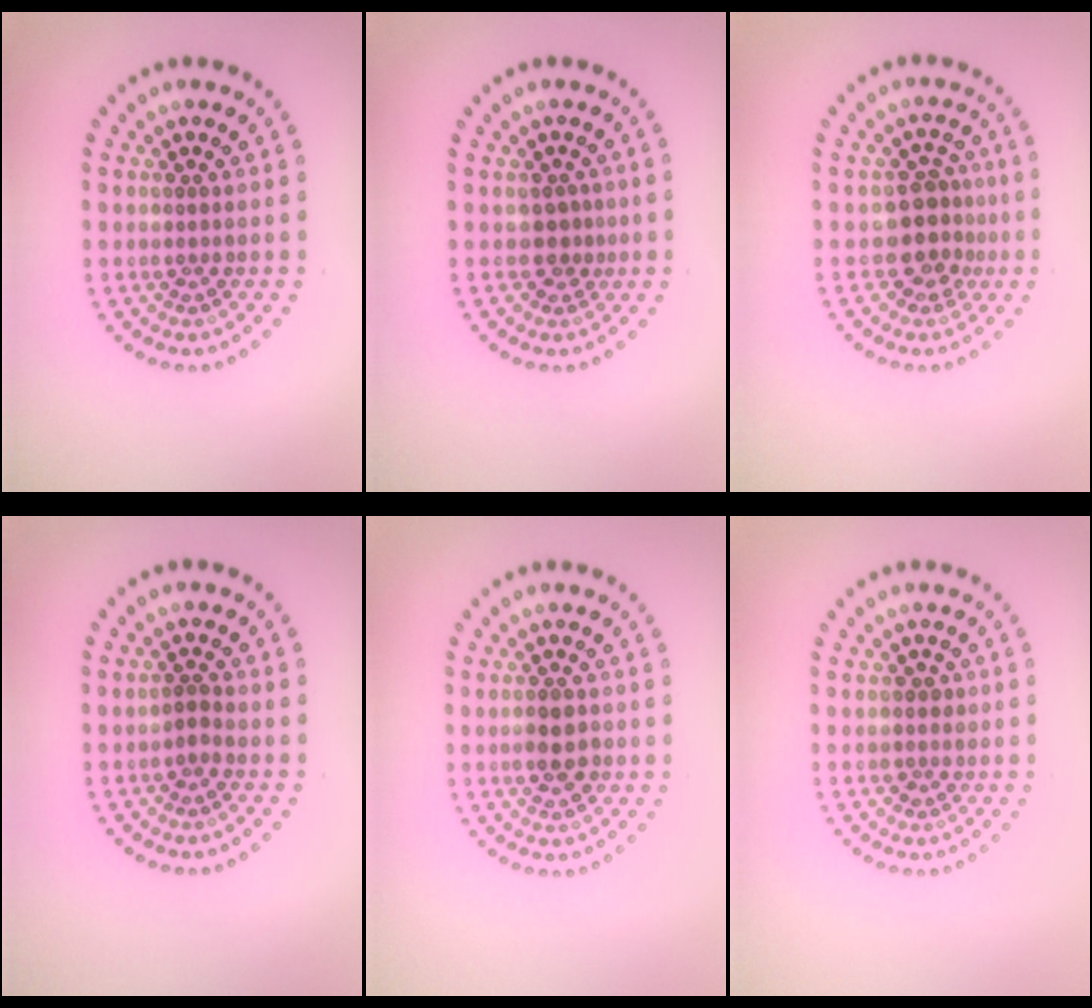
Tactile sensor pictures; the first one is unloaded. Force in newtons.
{"total": 1.7, "press": 1.2, "slide": 1.2}
{"total": 3.4, "press": 2.8, "slide": 1.8}
{"total": 0.9, "press": 0.8, "slide": 0.4}
{"total": 2.3, "press": 2.3, "slide": 0.4}
{"total": 1.1, "press": 0.9, "slide": 0.5}